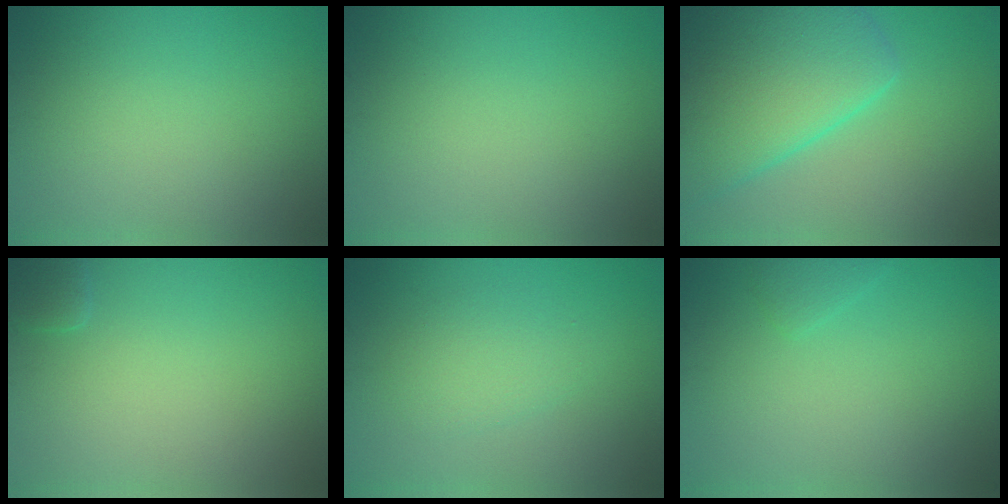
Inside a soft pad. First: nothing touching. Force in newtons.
{"total": 0.0}
{"total": 10.6, "press": 10.6, "slide": 0.4}
{"total": 1.1, "press": 1.1, "slide": 0.2}
{"total": 2.2, "press": 2.2, "slide": 0.1}
{"total": 1.0, "press": 1.0, "slide": 0.1}